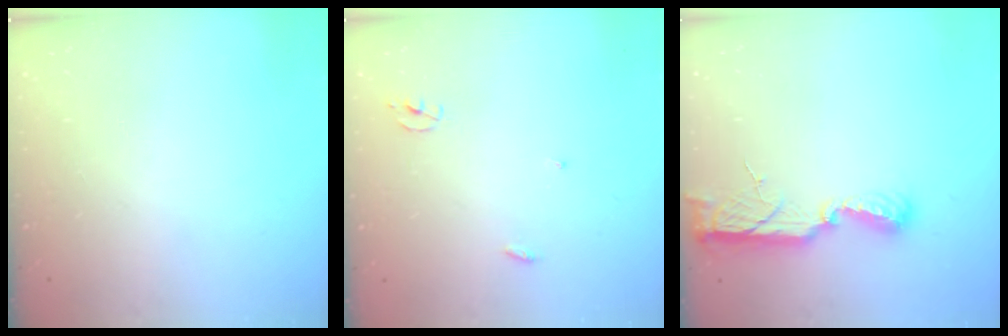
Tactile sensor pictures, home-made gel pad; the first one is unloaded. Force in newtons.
{"total": 2.3, "press": 2.3, "slide": 0.2}
{"total": 9.5, "press": 9.2, "slide": 2.7}